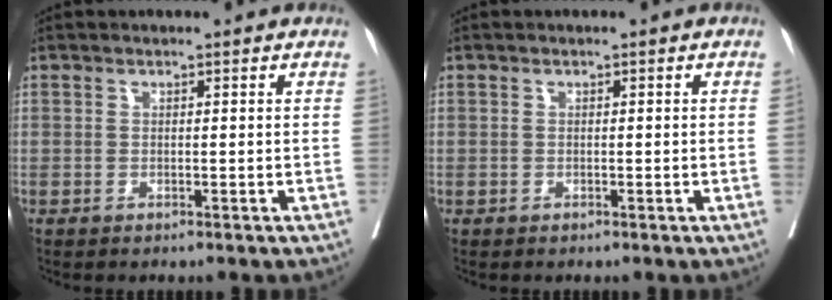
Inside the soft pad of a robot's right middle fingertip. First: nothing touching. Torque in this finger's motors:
{"motor_torque": [0.36, -0.36, -0.01, -0.21]}